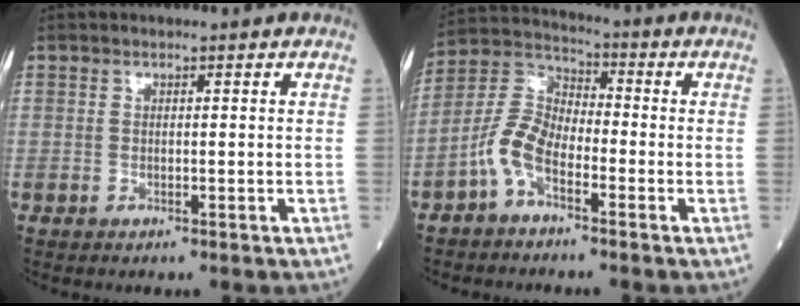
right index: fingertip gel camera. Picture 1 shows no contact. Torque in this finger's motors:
{"motor_torque": [0.24, -0.16, 0.19, 0.09]}